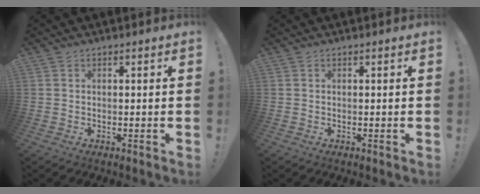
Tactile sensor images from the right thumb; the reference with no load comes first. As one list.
[{"total": 0.0}]